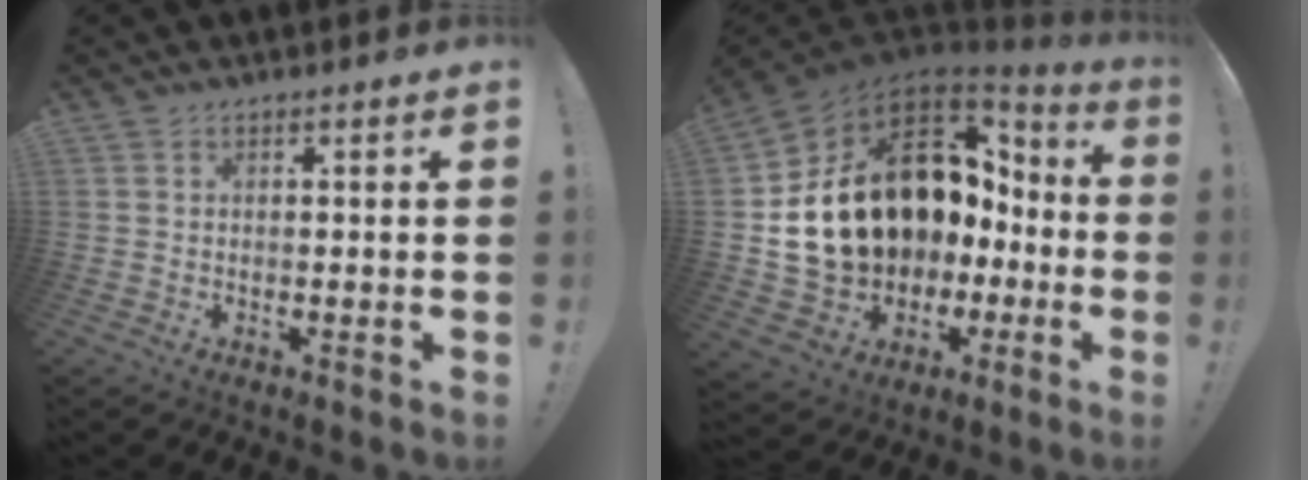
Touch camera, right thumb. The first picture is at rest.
{"total": 21.2, "force": [4.2, 16.1, 13.2], "torque": [-0.220, -0.029, 0.129]}